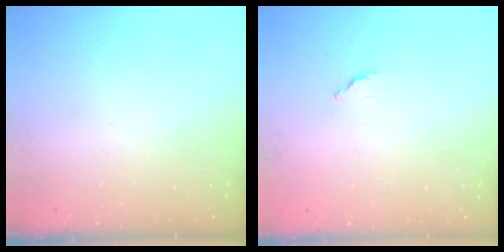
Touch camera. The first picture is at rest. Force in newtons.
{"total": 1.5, "press": 1.5, "slide": 0.1}